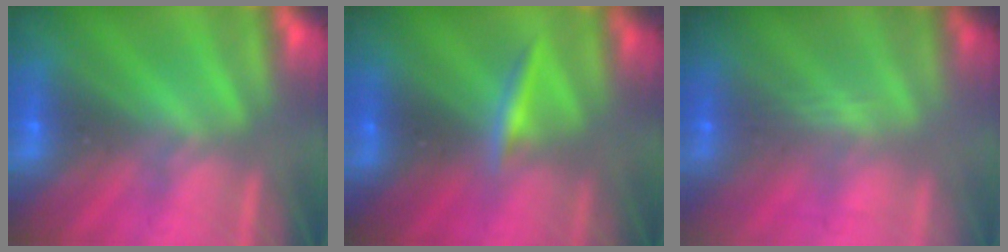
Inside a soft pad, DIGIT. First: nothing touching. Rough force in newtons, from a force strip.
{"total": 2.3}
{"total": 2.7}